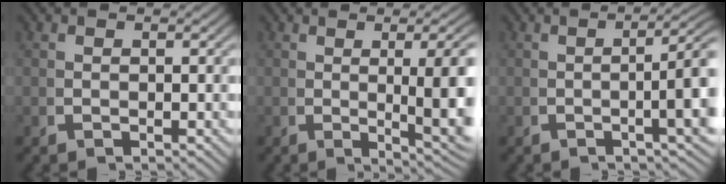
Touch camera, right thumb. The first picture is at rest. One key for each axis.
{"total": 7.9, "fx": -0.6, "fy": 2.7, "fz": 7.4, "tx": -0.100, "ty": -0.012, "tz": 0.000}
{"total": 6.2, "fx": 0.2, "fy": 1.9, "fz": 5.9, "tx": -0.077, "ty": 0.007, "tz": -0.005}